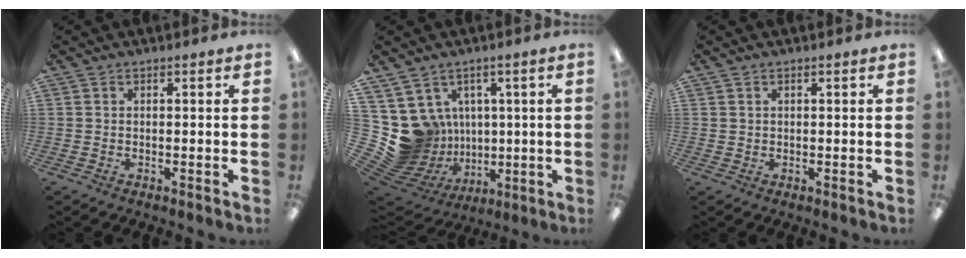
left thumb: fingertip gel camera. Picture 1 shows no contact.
{"total": 12.2, "force": [1.0, 11.8, 2.9], "torque": [-0.094, -0.032, 0.049]}
{"total": 0.8, "force": [0.4, 0.7, 0.0], "torque": [0.000, 0.003, 0.008]}